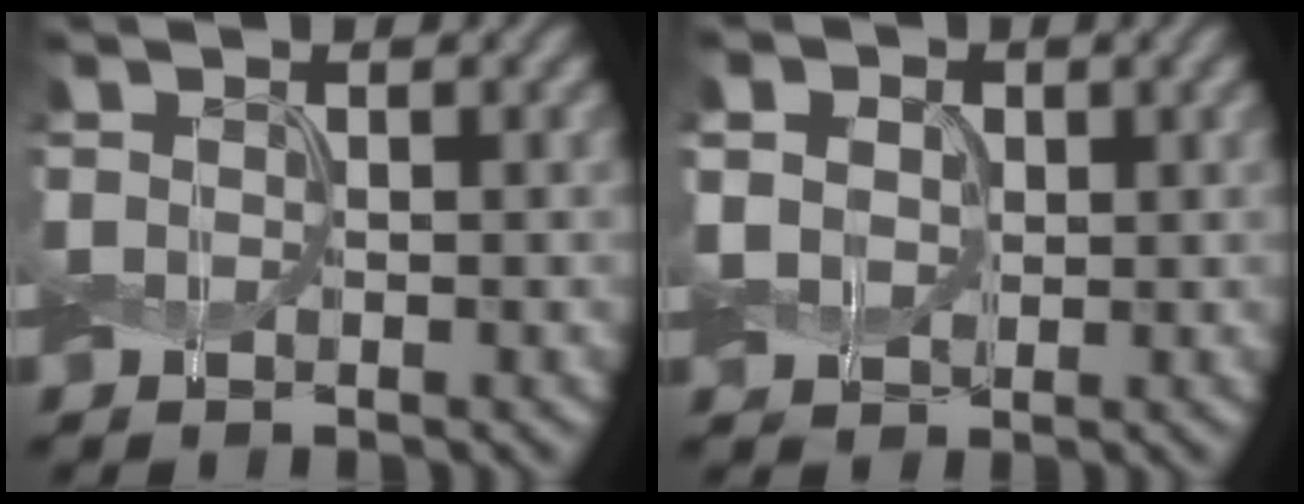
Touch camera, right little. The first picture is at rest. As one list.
[{"total": 4.5, "force": [1.3, 3.6, 2.4], "torque": [-0.064, 0.015, 0.005]}]